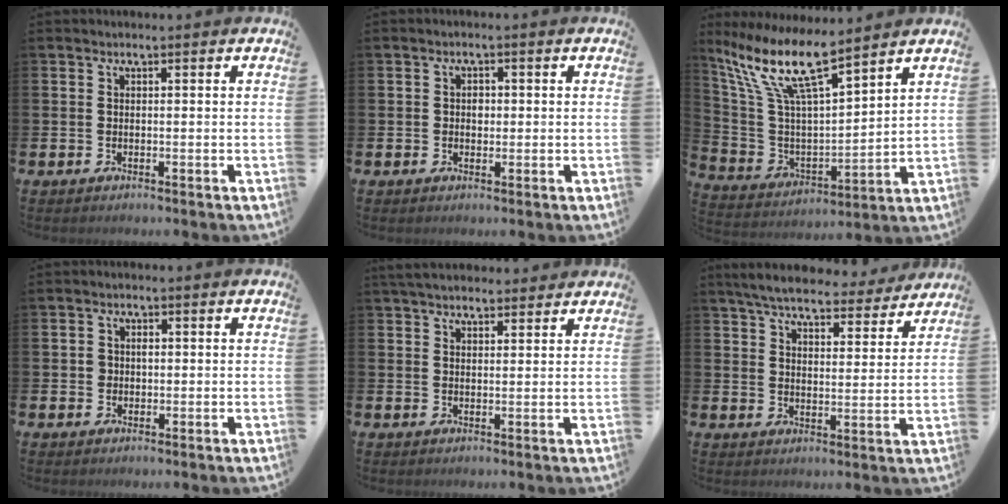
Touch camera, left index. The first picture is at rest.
{"total": 1.5, "force": [0.0, 1.2, 0.8], "torque": [0.001, 0.002, -0.005]}
{"total": 12.0, "force": [9.2, 2.6, 7.3], "torque": [-0.177, -0.047, 0.158]}
{"total": 1.7, "force": [0.1, 1.5, 0.7], "torque": [0.001, 0.004, -0.005]}
{"total": 4.1, "force": [3.9, 1.1, 0.8], "torque": [-0.021, -0.011, 0.073]}
{"total": 6.6, "force": [6.2, 1.3, 1.7], "torque": [-0.052, -0.034, 0.108]}